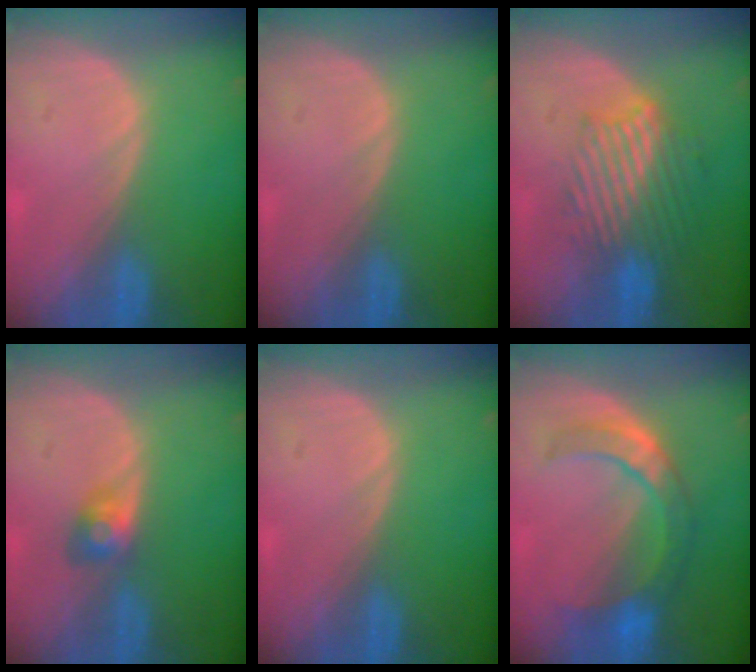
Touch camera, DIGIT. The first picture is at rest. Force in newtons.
{"total": 0.0}
{"total": 9.3, "press": 8.4, "slide": 3.9}
{"total": 2.9, "press": 2.7, "slide": 1.2}
{"total": 0.0}
{"total": 7.6, "press": 7.3, "slide": 1.9}